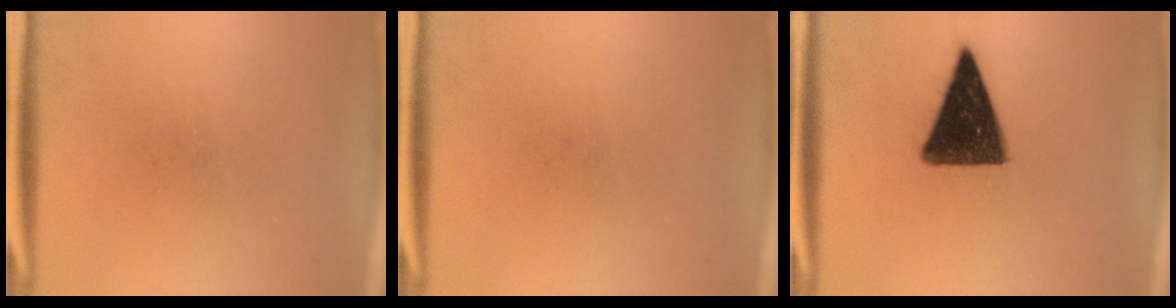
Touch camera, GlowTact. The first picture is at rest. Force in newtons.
{"total": 0.0}
{"total": 13.3}